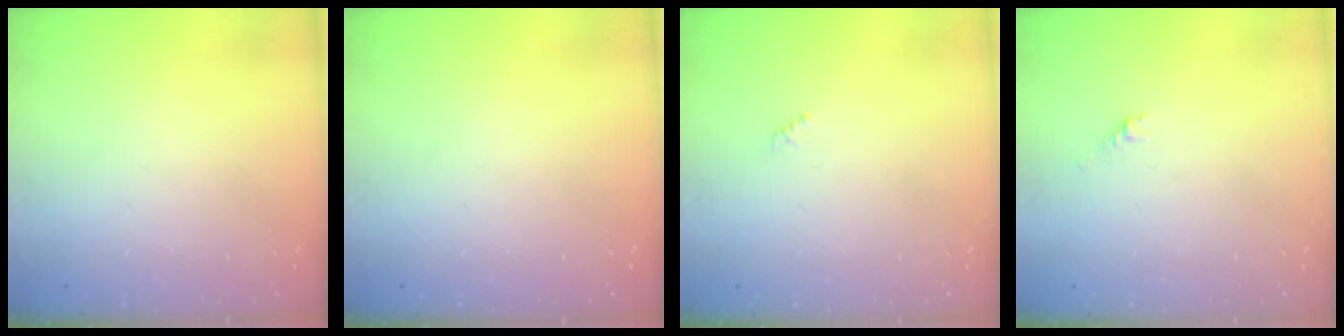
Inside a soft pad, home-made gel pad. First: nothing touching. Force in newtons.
{"total": 0.0}
{"total": 0.7, "press": 0.7, "slide": 0.3}
{"total": 1.5, "press": 1.4, "slide": 0.5}